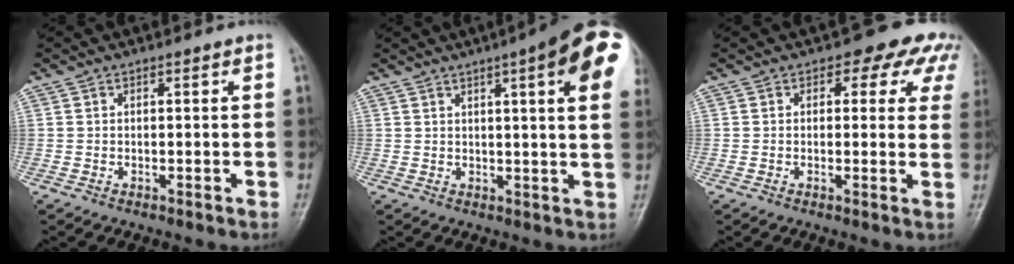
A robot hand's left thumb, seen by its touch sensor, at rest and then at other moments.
{"total": 16.3, "force": [7.0, 3.1, 14.4], "torque": [-0.180, -0.002, 0.081]}
{"total": 7.4, "force": [3.8, 4.6, 4.5], "torque": [-0.006, -0.009, 0.025]}